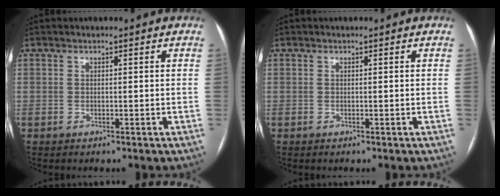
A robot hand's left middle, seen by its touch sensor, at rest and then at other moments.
{"total": 0.0}